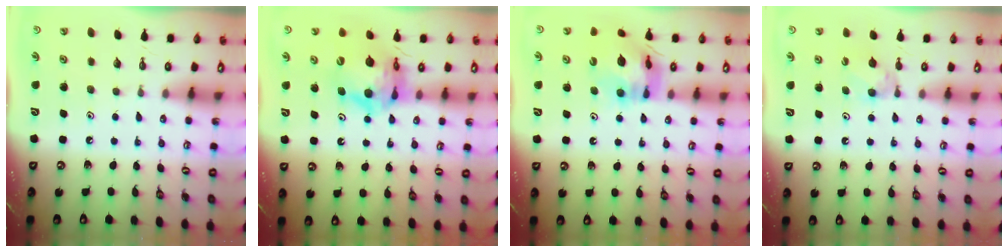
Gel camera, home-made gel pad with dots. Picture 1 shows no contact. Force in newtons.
{"total": 14.9, "press": 14.8, "slide": 1.7}
{"total": 14.0, "press": 13.9, "slide": 1.8}
{"total": 4.1, "press": 3.9, "slide": 0.9}